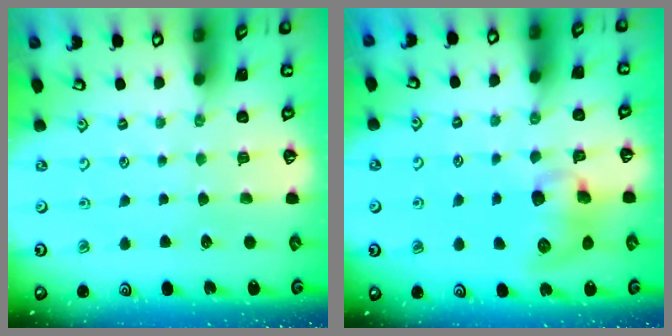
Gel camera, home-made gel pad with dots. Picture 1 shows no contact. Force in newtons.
{"total": 9.7, "press": 9.6, "slide": 1.0}